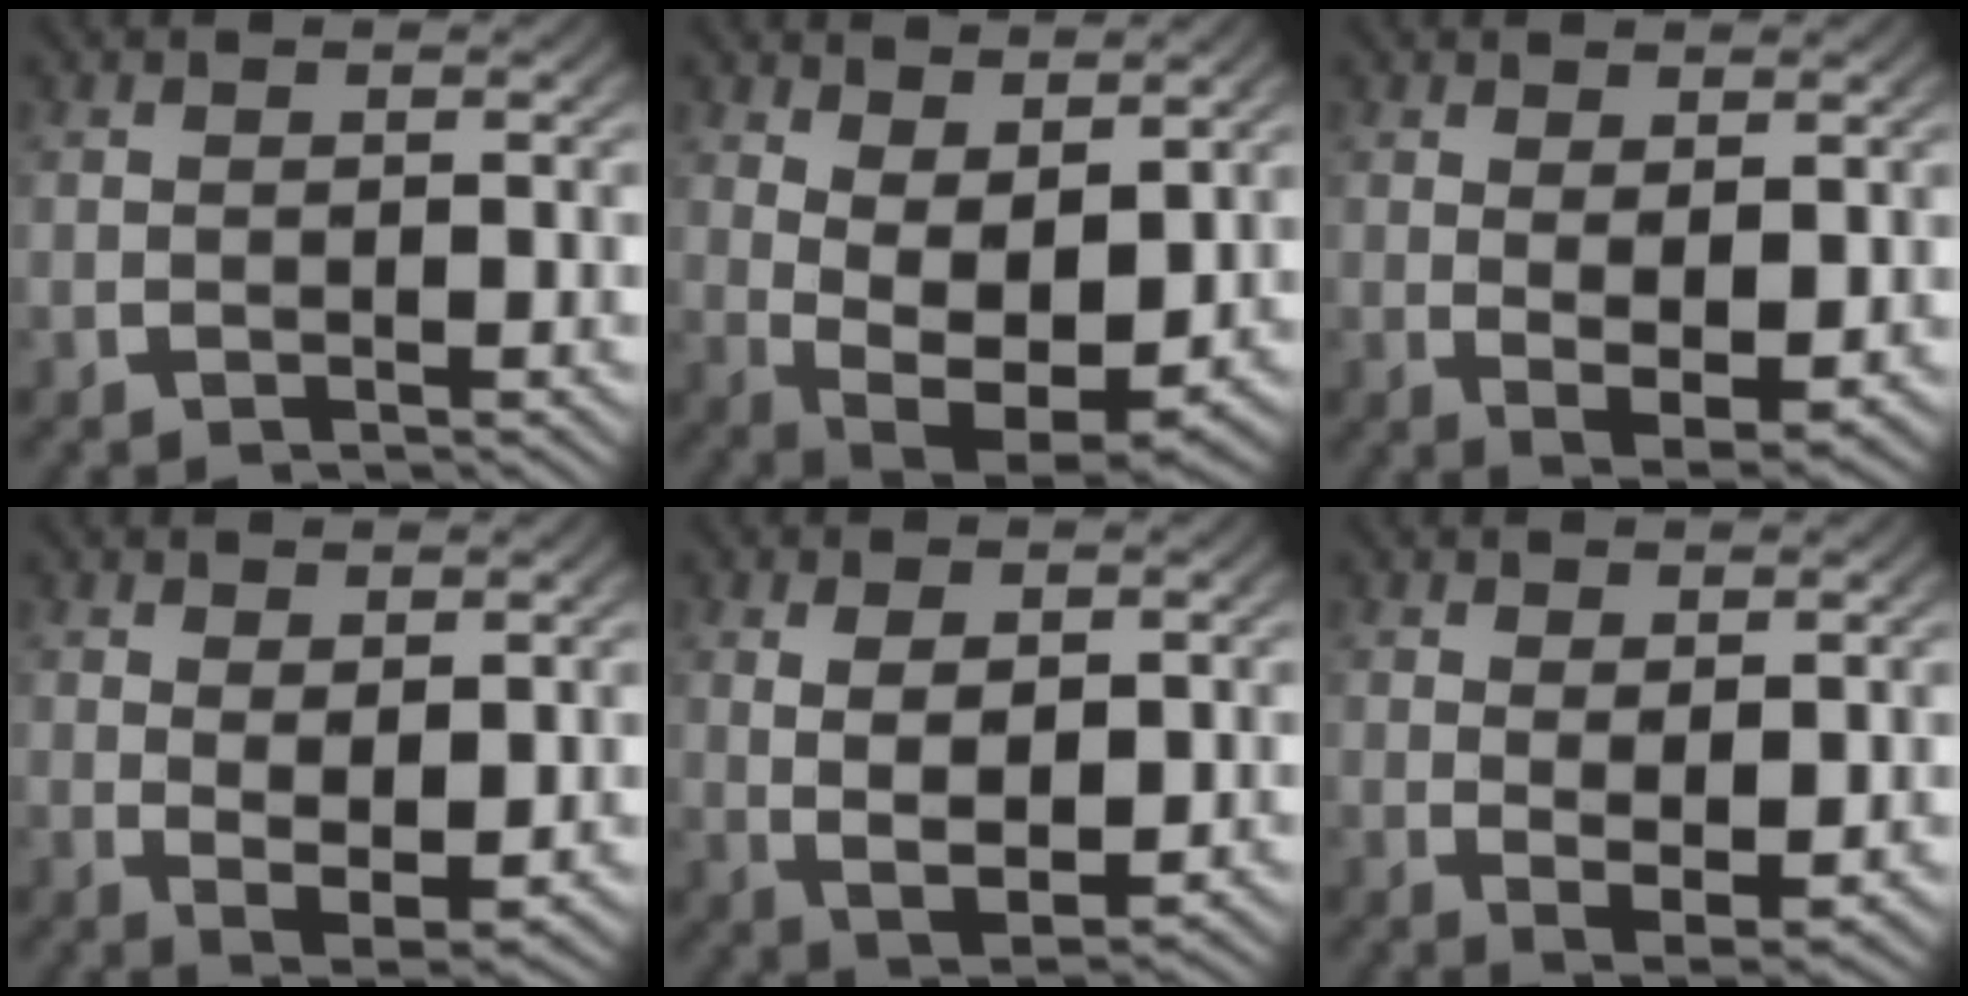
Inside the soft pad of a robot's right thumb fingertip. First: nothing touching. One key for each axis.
{"total": 7.8, "fx": -0.5, "fy": 5.1, "fz": 5.9, "tx": -0.128, "ty": -0.057, "tz": 0.014}
{"total": 4.2, "fx": -0.1, "fy": 2.3, "fz": 3.5, "tx": -0.065, "ty": -0.024, "tz": 0.011}
{"total": 4.0, "fx": 0.4, "fy": 2.3, "fz": 3.2, "tx": -0.057, "ty": -0.020, "tz": 0.018}
{"total": 5.7, "fx": -0.4, "fy": 3.5, "fz": 4.5, "tx": -0.096, "ty": -0.024, "tz": 0.009}
{"total": 3.4, "fx": 0.4, "fy": 1.9, "fz": 2.7, "tx": -0.049, "ty": -0.018, "tz": 0.017}